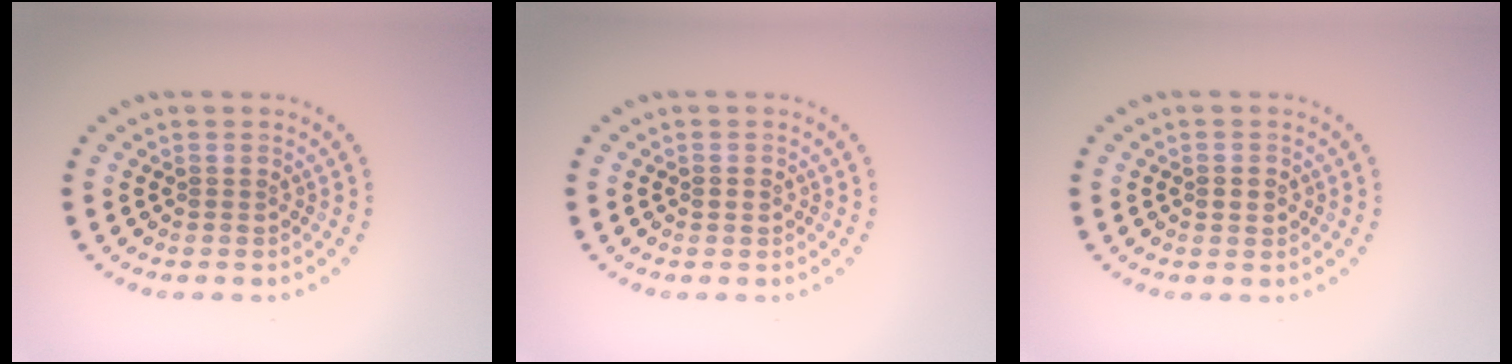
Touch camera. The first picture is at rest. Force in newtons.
{"total": 1.0, "press": 1.0, "slide": 0.0}
{"total": 1.0, "press": 1.0, "slide": 0.2}